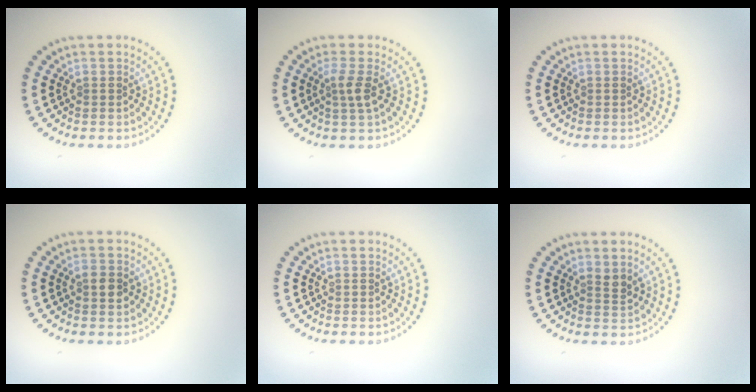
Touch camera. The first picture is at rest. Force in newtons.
{"total": 1.8, "press": 1.3, "slide": 1.2}
{"total": 0.0}
{"total": 1.8, "press": 1.8, "slide": 0.1}
{"total": 0.0}
{"total": 1.2, "press": 0.9, "slide": 0.8}